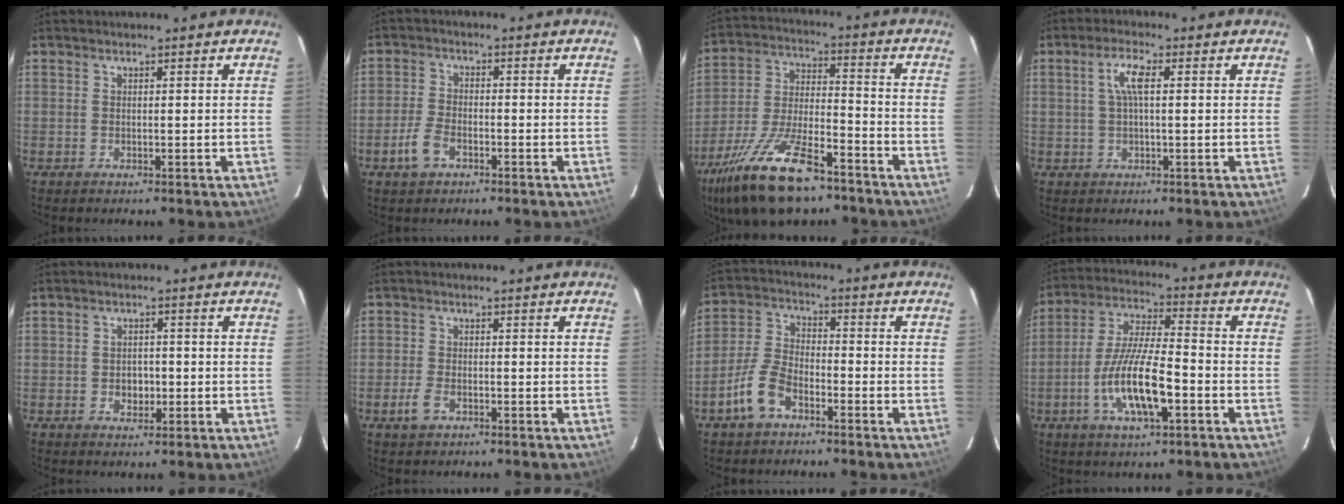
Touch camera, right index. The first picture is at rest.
{"total": 5.0, "force": [-2.7, 2.6, 3.3], "torque": [-0.078, 0.003, -0.051]}
{"total": 20.9, "force": [-14.1, 7.5, 13.4], "torque": [-0.273, -0.028, -0.247]}
{"total": 4.3, "force": [0.8, 0.9, 4.1], "torque": [-0.082, 0.008, 0.015]}
{"total": 3.2, "force": [-0.7, 2.5, 1.8], "torque": [-0.031, 0.004, -0.008]}
{"total": 3.4, "force": [-1.8, 1.8, 2.3], "torque": [-0.058, 0.000, -0.034]}
{"total": 8.3, "force": [-5.0, 4.1, 5.2], "torque": [-0.121, 0.011, -0.099]}
{"total": 13.8, "force": [-5.0, 3.6, 12.4], "torque": [-0.254, -0.008, -0.093]}